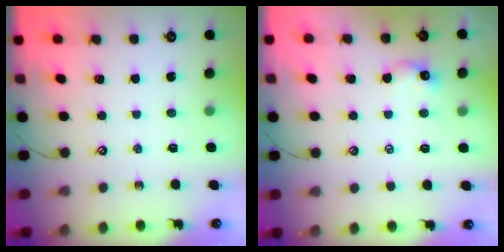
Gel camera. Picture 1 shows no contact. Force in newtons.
{"total": 2.9, "press": 2.8, "slide": 0.7}